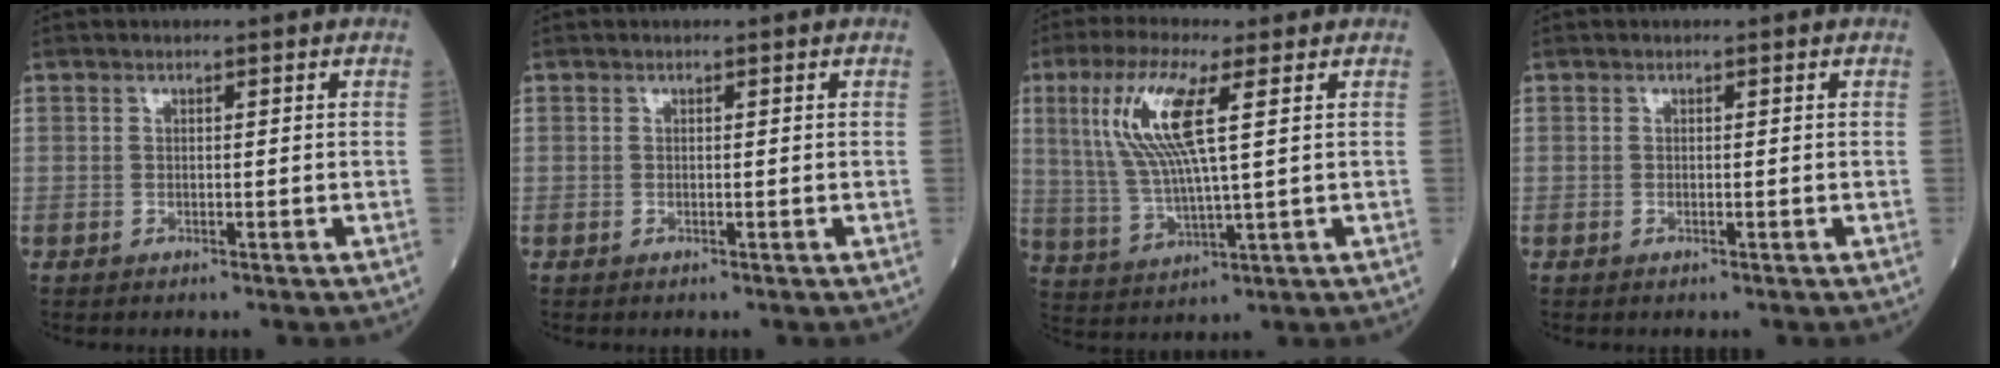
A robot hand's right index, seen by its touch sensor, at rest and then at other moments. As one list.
[{"total": 0.0}, {"total": 11.3, "force": [3.6, 1.0, 10.7], "torque": [-0.238, 0.004, 0.070]}, {"total": 0.0}]